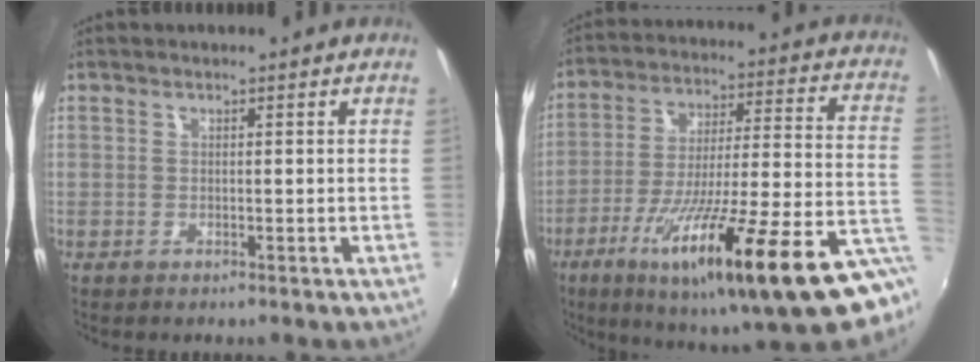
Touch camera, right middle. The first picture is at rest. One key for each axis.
{"total": 30.5, "fx": -16.4, "fy": 3.5, "fz": 25.4, "tx": -0.379, "ty": -0.080, "tz": -0.250}